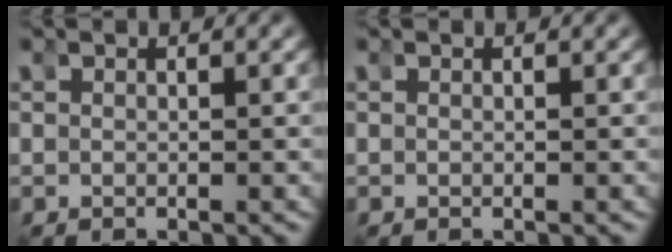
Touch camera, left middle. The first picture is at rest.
{"total": 0.0}